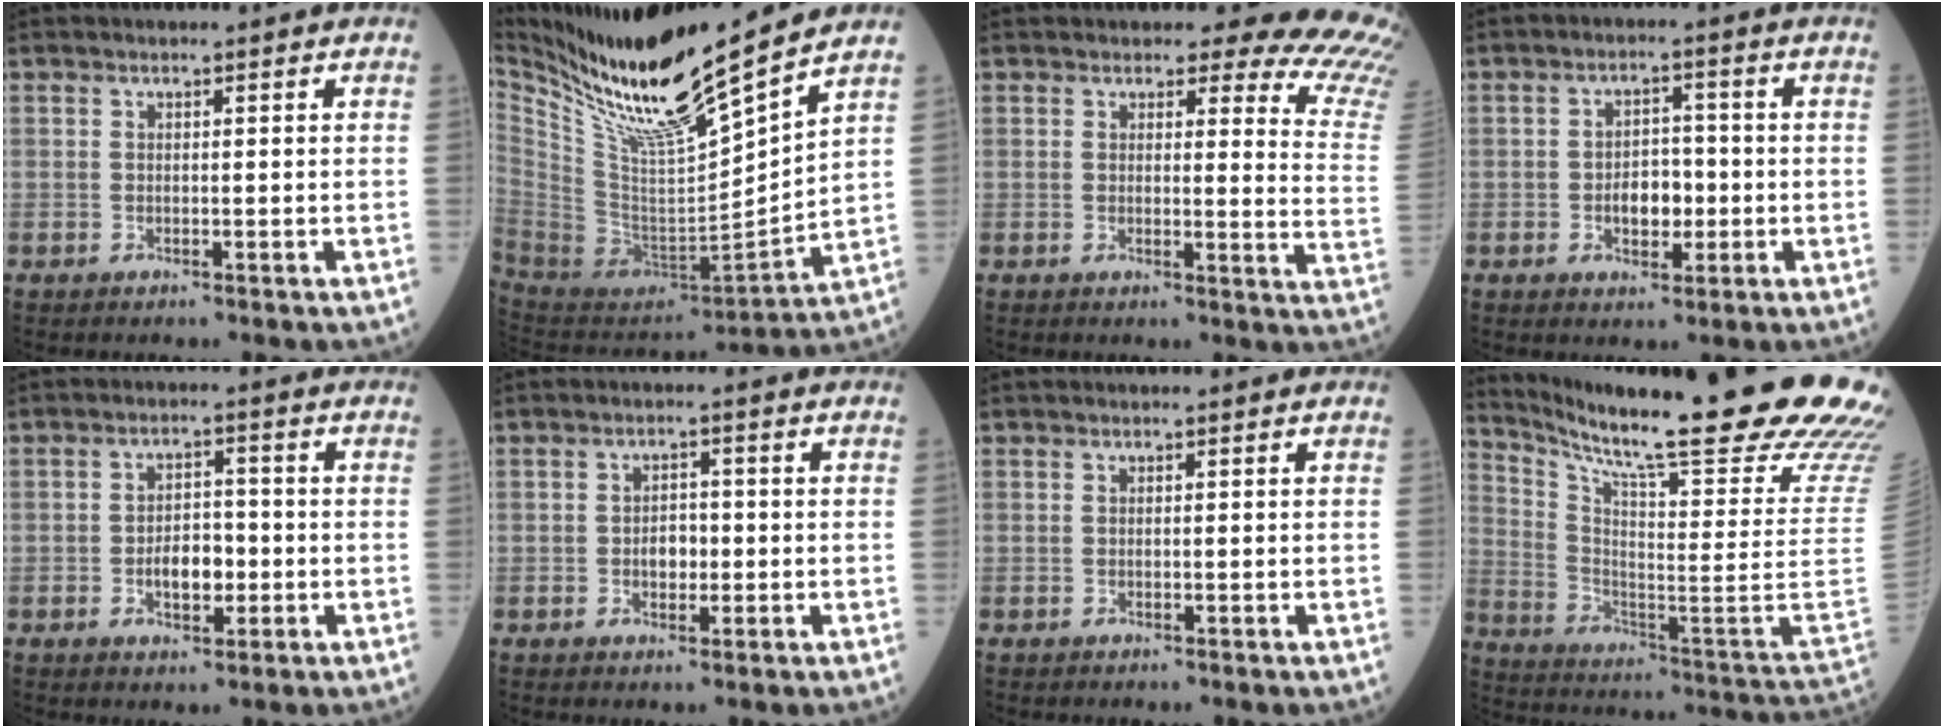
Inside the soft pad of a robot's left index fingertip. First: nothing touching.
{"total": 20.3, "force": [16.4, -0.7, 12.0], "torque": [-0.220, -0.032, 0.305]}
{"total": 15.7, "force": [14.7, 2.6, 4.6], "torque": [-0.024, -0.114, 0.123]}
{"total": 4.8, "force": [-1.0, 2.9, 3.7], "torque": [-0.059, 0.009, -0.015]}
{"total": 4.9, "force": [-1.2, 2.7, 3.9], "torque": [-0.068, 0.008, -0.019]}
{"total": 2.9, "force": [-0.5, 1.9, 2.2], "torque": [-0.035, 0.005, -0.007]}
{"total": 0.0}
{"total": 33.6, "force": [27.5, -0.7, 19.4], "torque": [-0.279, -0.121, 0.379]}